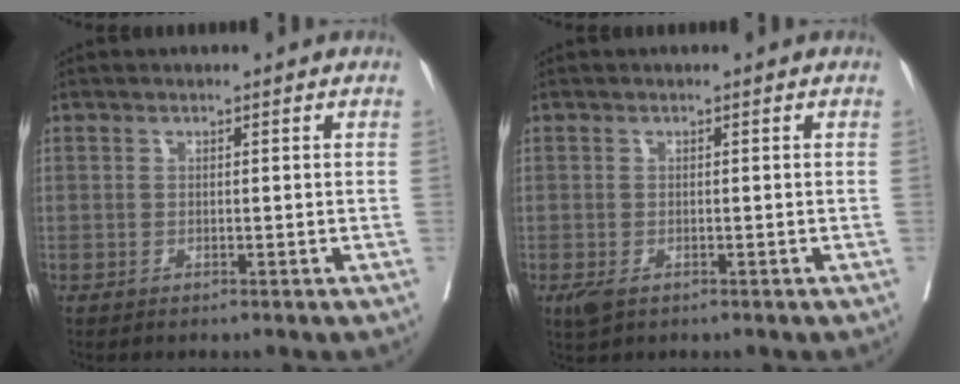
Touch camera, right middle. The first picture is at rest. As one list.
[{"total": 2.4, "force": [-1.2, 1.2, 1.6], "torque": [-0.038, -0.007, -0.015]}]